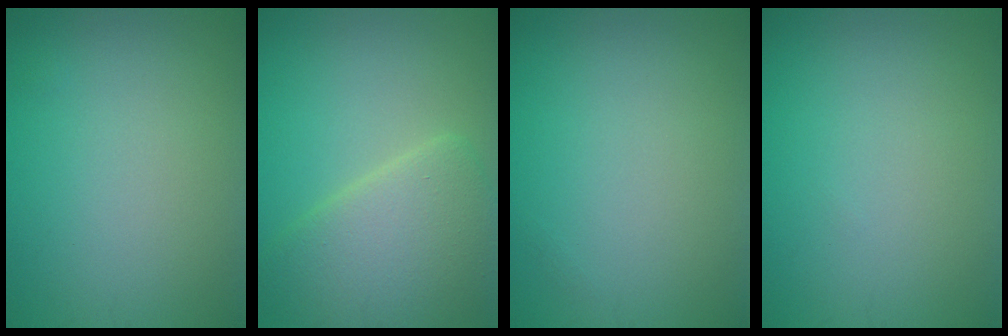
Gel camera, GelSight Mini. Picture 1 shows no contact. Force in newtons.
{"total": 5.8, "press": 5.8, "slide": 0.6}
{"total": 0.0}
{"total": 0.0}